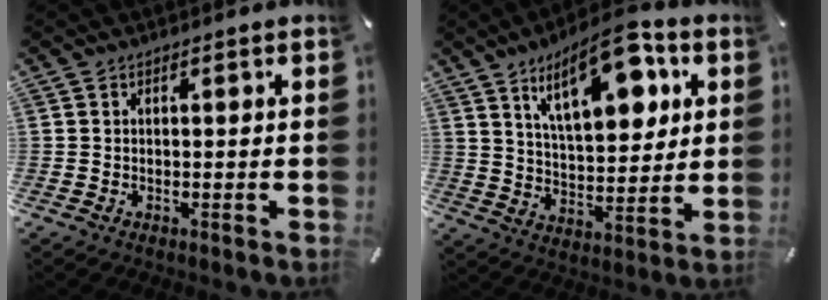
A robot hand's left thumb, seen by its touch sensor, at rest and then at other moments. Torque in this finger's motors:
{"motor_torque": [2.50, 2.50, 1.14, -1.12, 0.19]}